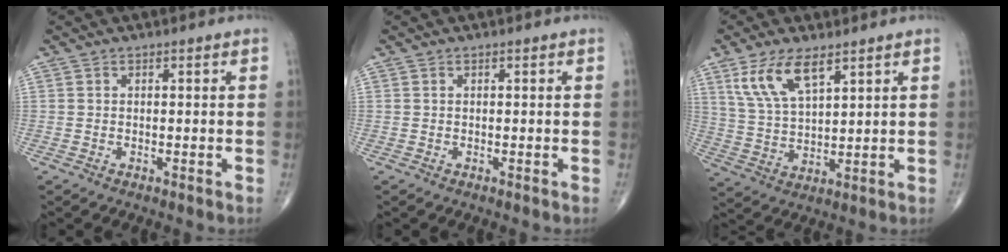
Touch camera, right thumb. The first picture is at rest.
{"total": 0.0}
{"total": 10.0, "force": [5.7, 4.0, 7.1], "torque": [-0.137, -0.020, 0.123]}